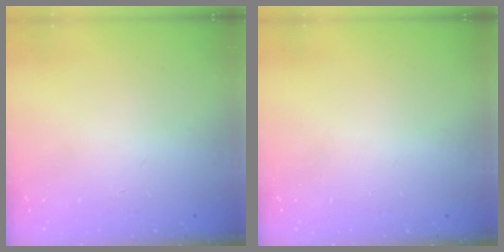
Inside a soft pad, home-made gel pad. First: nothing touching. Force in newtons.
{"total": 0.0}